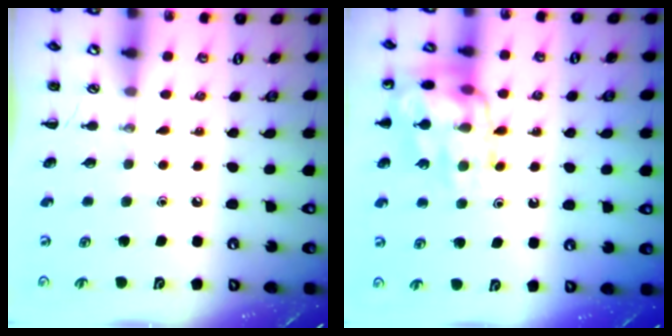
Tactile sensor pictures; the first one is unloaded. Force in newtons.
{"total": 16.1, "press": 16.1, "slide": 1.0}